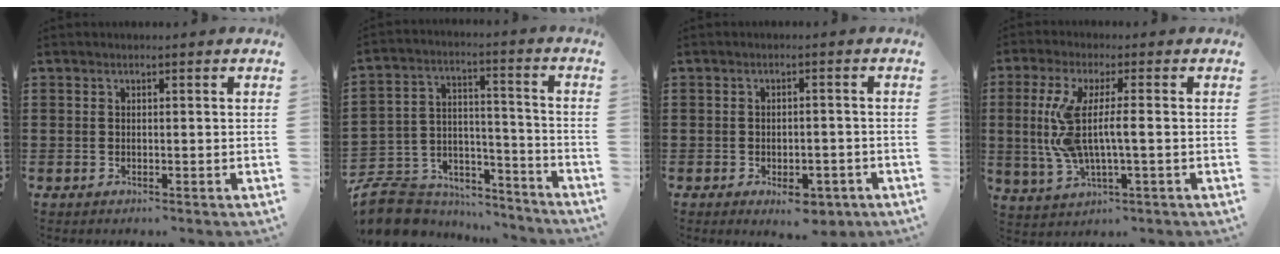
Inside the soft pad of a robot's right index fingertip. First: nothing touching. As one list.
[{"total": 7.9, "force": [-6.9, 3.7, 1.3], "torque": [-0.051, 0.004, -0.136]}, {"total": 4.0, "force": [-2.7, 1.5, 2.5], "torque": [-0.047, 0.003, -0.050]}, {"total": 7.7, "force": [-0.4, 1.6, 7.5], "torque": [-0.180, -0.018, -0.019]}]